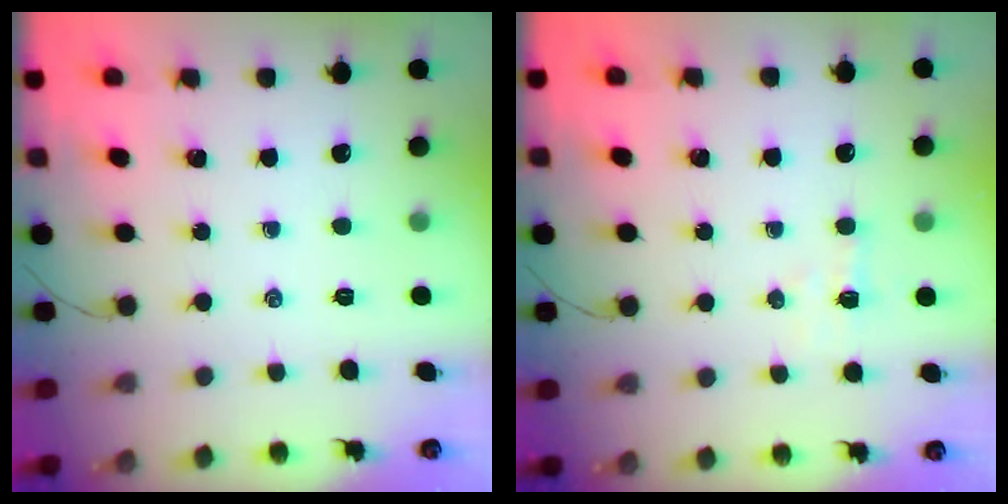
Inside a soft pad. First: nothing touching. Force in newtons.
{"total": 3.3, "press": 3.2, "slide": 0.9}